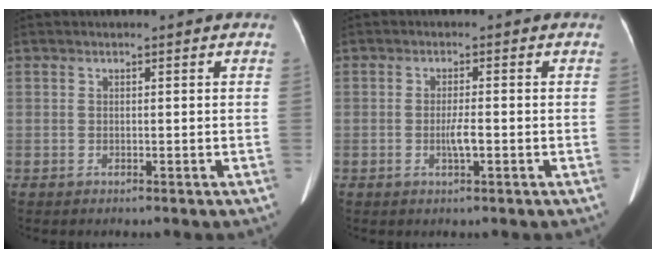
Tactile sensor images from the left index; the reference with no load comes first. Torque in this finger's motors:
{"motor_torque": [0.45, 0.17, 0.10, 0.01]}